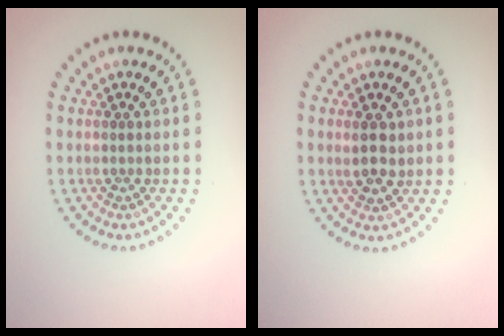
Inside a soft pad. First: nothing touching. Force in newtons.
{"total": 2.4, "press": 2.3, "slide": 0.6}